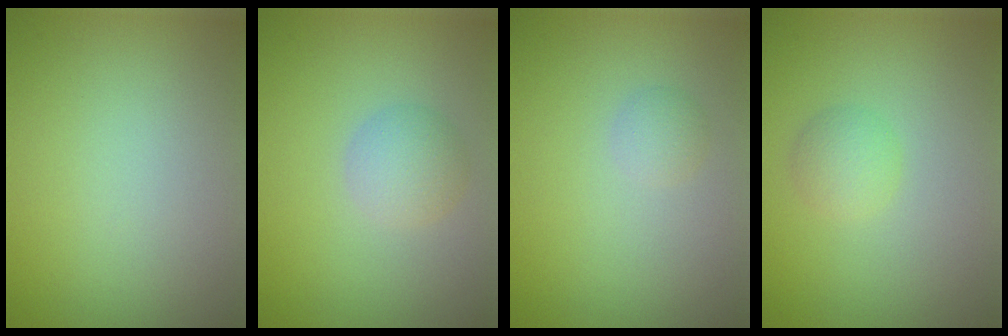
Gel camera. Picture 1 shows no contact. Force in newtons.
{"total": 2.3, "press": 2.3, "slide": 0.1}
{"total": 1.1, "press": 1.1, "slide": 0.0}
{"total": 1.7, "press": 1.7, "slide": 0.0}